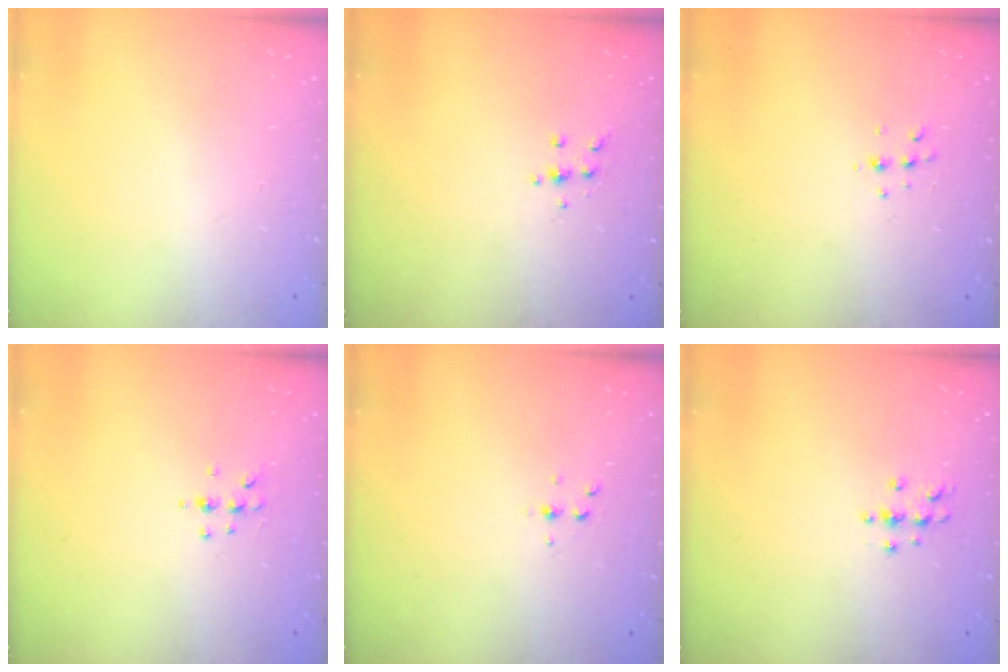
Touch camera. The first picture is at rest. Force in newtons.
{"total": 4.1, "press": 4.0, "slide": 1.0}
{"total": 4.7, "press": 4.6, "slide": 0.9}
{"total": 5.1, "press": 4.9, "slide": 1.4}
{"total": 2.5, "press": 2.4, "slide": 0.2}
{"total": 3.7, "press": 3.6, "slide": 0.5}